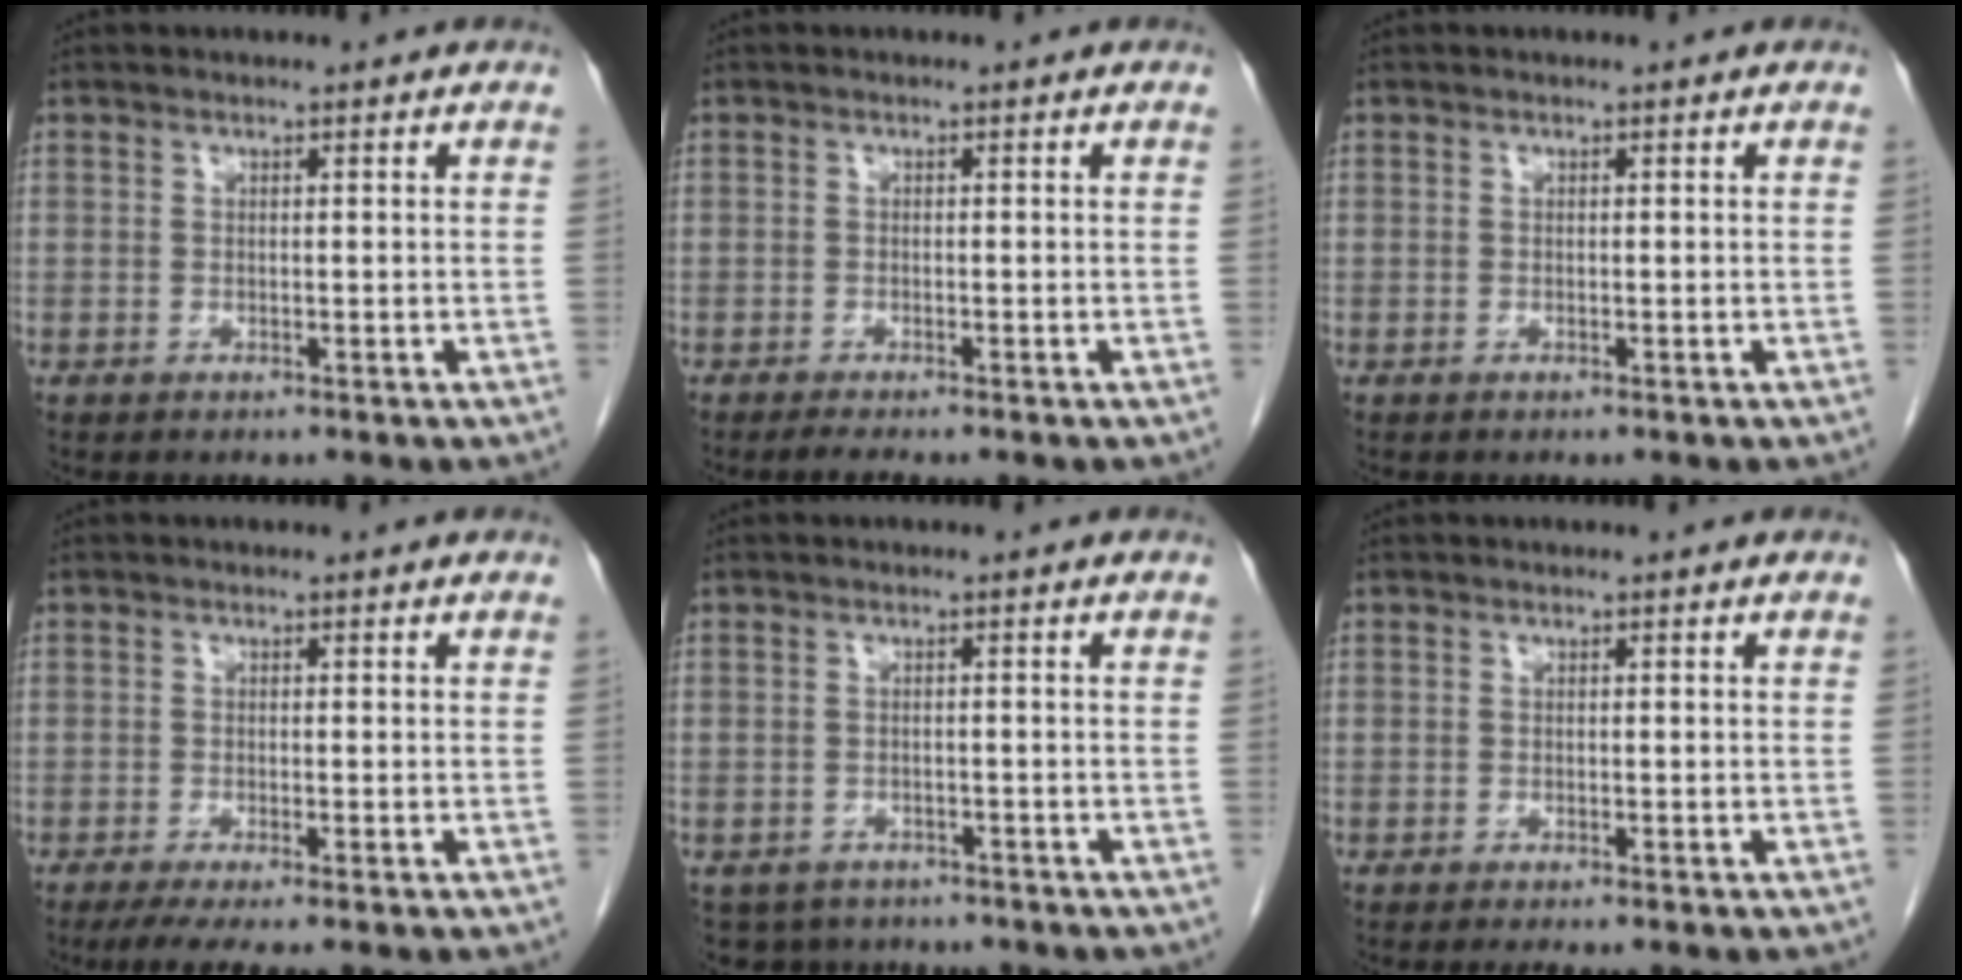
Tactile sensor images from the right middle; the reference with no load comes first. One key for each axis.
{"total": 1.8, "fx": -1.5, "fy": -0.1, "fz": 1.0, "tx": -0.024, "ty": -0.007, "tz": -0.025}
{"total": 0.0}
{"total": 3.7, "fx": -2.7, "fy": -0.1, "fz": 2.6, "tx": -0.042, "ty": -0.012, "tz": -0.048}
{"total": 5.5, "fx": -4.5, "fy": 3.1, "fz": 0.2, "tx": -0.003, "ty": 0.000, "tz": -0.062}
{"total": 0.9, "fx": -0.8, "fy": -0.2, "fz": 0.5, "tx": -0.008, "ty": -0.001, "tz": -0.012}